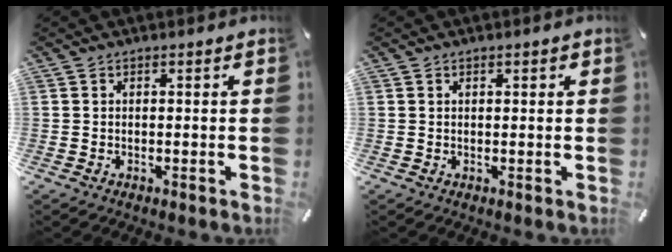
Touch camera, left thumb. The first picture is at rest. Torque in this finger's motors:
{"motor_torque": [-0.06, -0.05, 0.05, 0.05, 0.00]}